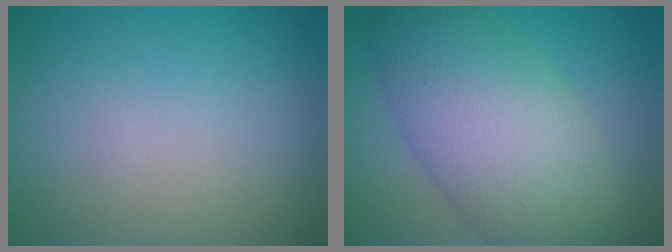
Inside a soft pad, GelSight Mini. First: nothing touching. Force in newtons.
{"total": 10.3, "press": 10.3, "slide": 0.4}